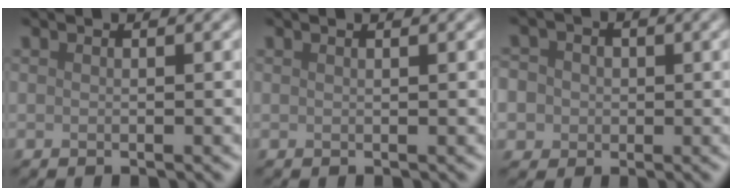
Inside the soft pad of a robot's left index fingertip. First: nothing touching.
{"total": 1.0, "force": [0.6, 0.3, 0.7], "torque": [-0.008, 0.002, 0.003]}
{"total": 6.9, "force": [0.3, 6.4, 2.3], "torque": [-0.046, 0.032, -0.030]}